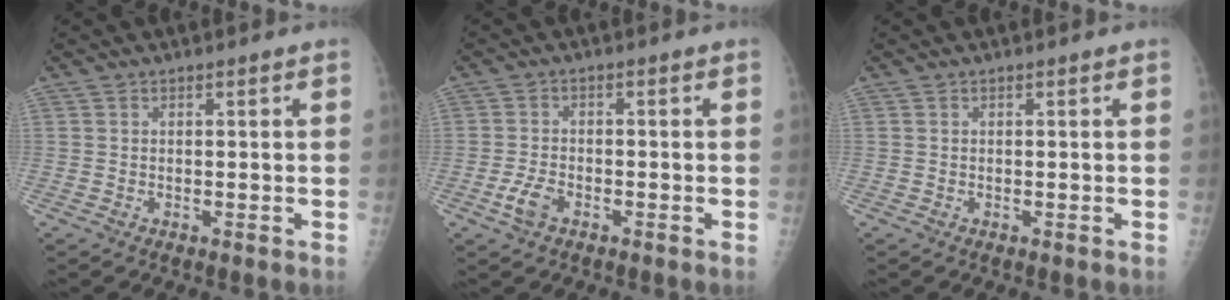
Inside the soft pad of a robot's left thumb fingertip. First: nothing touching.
{"total": 3.8, "force": [-1.9, 2.2, 2.5], "torque": [-0.054, 0.009, -0.037]}
{"total": 0.0}